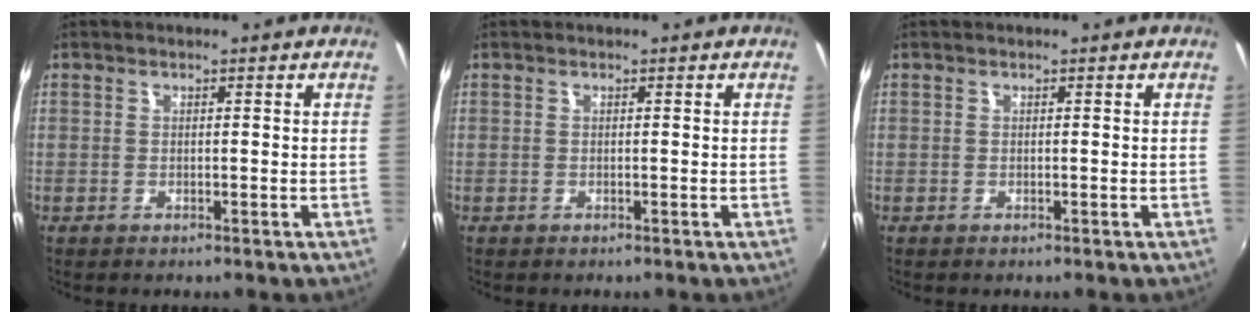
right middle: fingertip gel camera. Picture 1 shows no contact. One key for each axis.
{"total": 0.0}
{"total": 0.0}